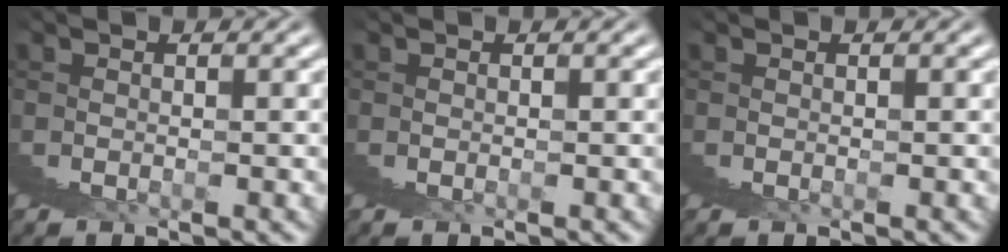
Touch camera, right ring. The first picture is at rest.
{"total": 0.0}
{"total": 0.0}